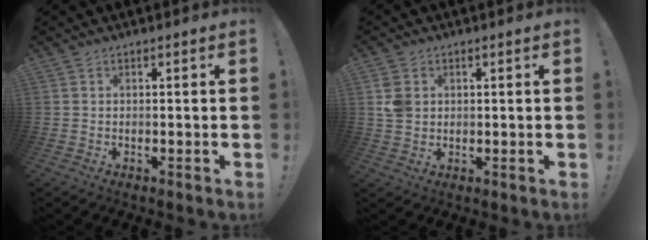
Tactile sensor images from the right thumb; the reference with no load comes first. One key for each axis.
{"total": 5.3, "fx": 1.5, "fy": 4.3, "fz": 2.8, "tx": -0.047, "ty": 0.003, "tz": 0.030}